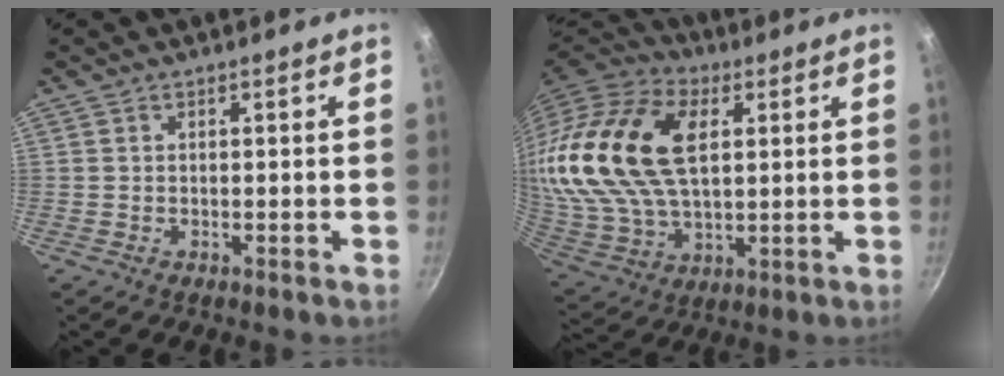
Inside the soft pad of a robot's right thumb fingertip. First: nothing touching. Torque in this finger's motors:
{"motor_torque": [-0.86, 2.53, 1.88, -0.79, 0.34]}